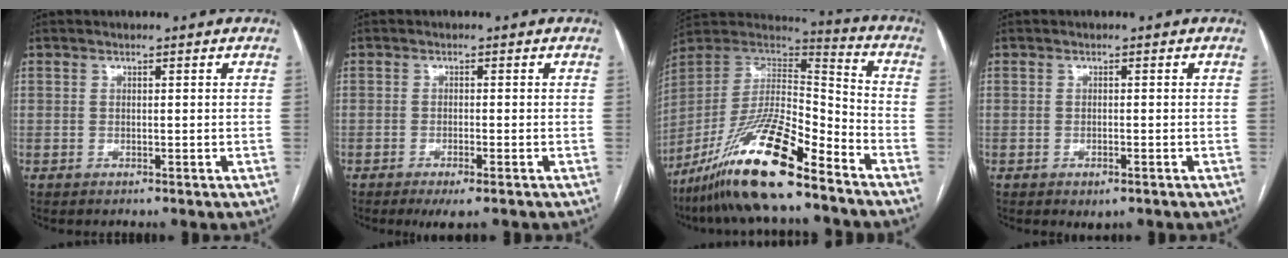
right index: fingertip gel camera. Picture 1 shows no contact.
{"total": 3.6, "force": [-2.4, 0.5, 2.7], "torque": [-0.040, -0.008, -0.036]}
{"total": 19.4, "force": [-13.6, 3.1, 13.5], "torque": [-0.276, -0.016, -0.250]}
{"total": 1.7, "force": [-1.0, 0.6, 1.3], "torque": [-0.019, -0.002, -0.008]}